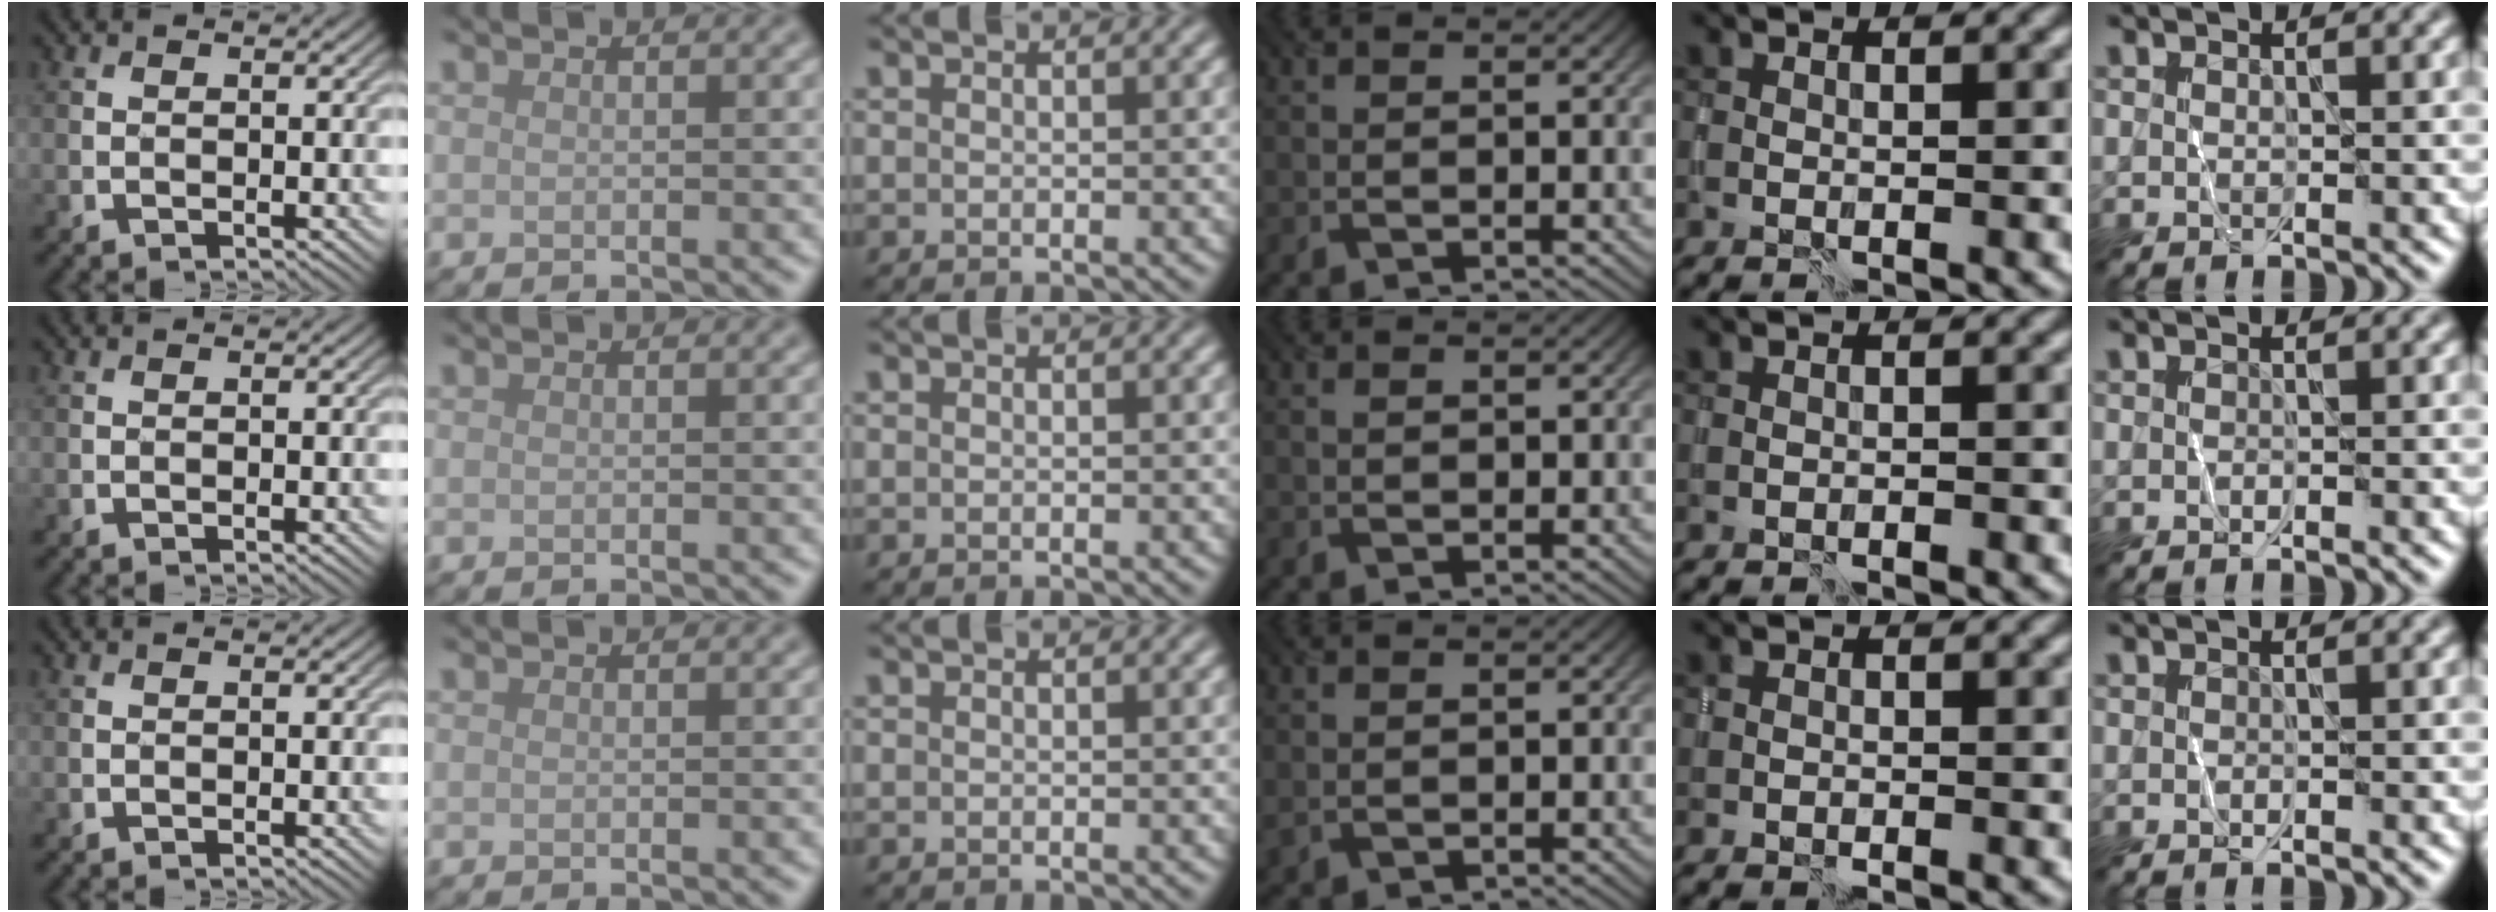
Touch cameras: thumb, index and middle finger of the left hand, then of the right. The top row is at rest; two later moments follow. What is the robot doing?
{"motion": "wrap", "object": "plastic wrap"}